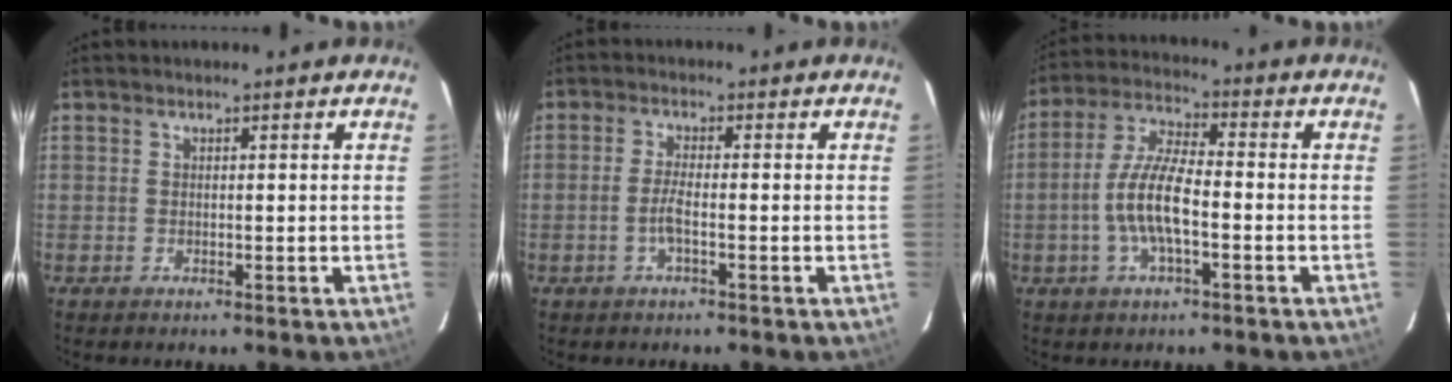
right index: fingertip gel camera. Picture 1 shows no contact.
{"total": 3.1, "force": [-1.2, 0.3, 2.9], "torque": [-0.060, 0.000, -0.024]}
{"total": 9.7, "force": [-2.6, 2.8, 8.9], "torque": [-0.186, 0.003, -0.051]}